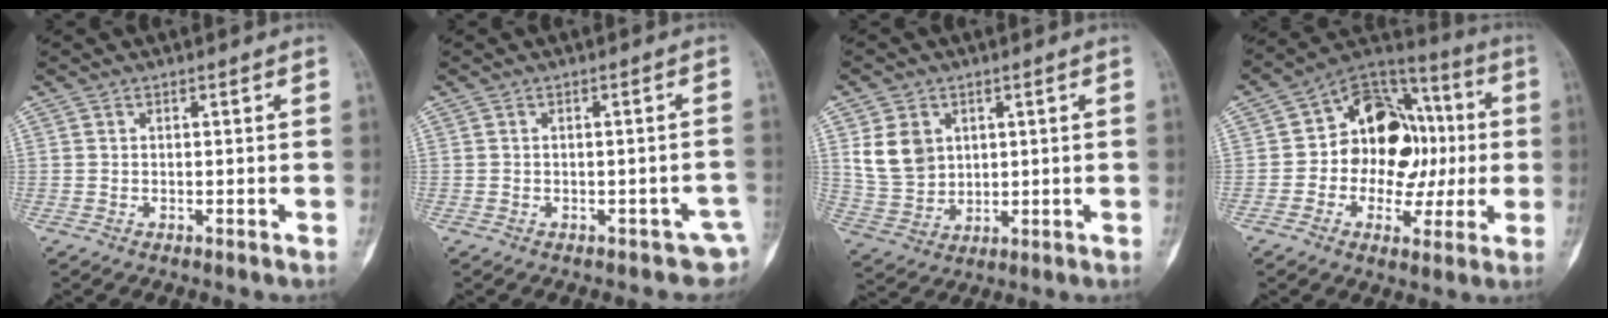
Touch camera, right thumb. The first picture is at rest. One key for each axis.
{"total": 3.6, "fx": -1.8, "fy": 2.1, "fz": 2.3, "tx": -0.007, "ty": 0.014, "tz": -0.020}
{"total": 8.9, "fx": 2.9, "fy": 7.0, "fz": 4.6, "tx": -0.067, "ty": -0.012, "tz": 0.071}
{"total": 18.0, "fx": 0.4, "fy": 13.1, "fz": 12.3, "tx": -0.122, "ty": 0.036, "tz": 0.000}